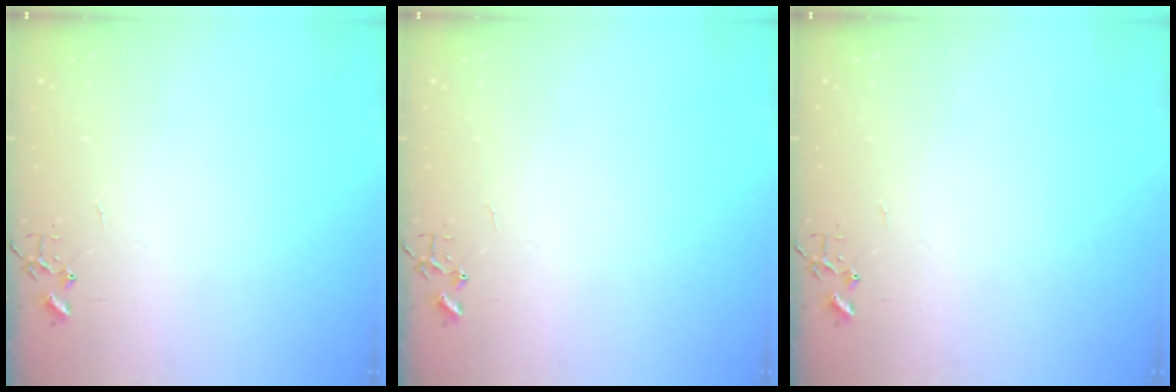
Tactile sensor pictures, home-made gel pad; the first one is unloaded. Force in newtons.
{"total": 0.0}
{"total": 0.0}